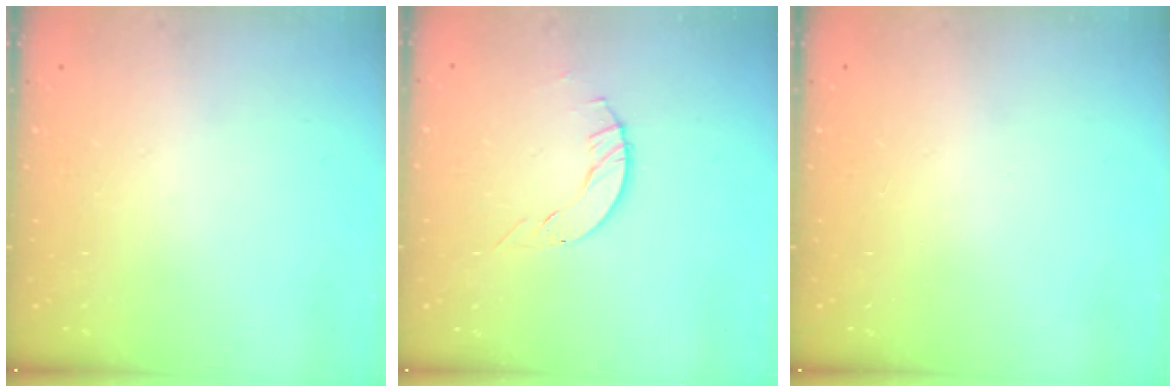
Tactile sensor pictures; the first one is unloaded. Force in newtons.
{"total": 4.0, "press": 4.0, "slide": 0.1}
{"total": 0.0}